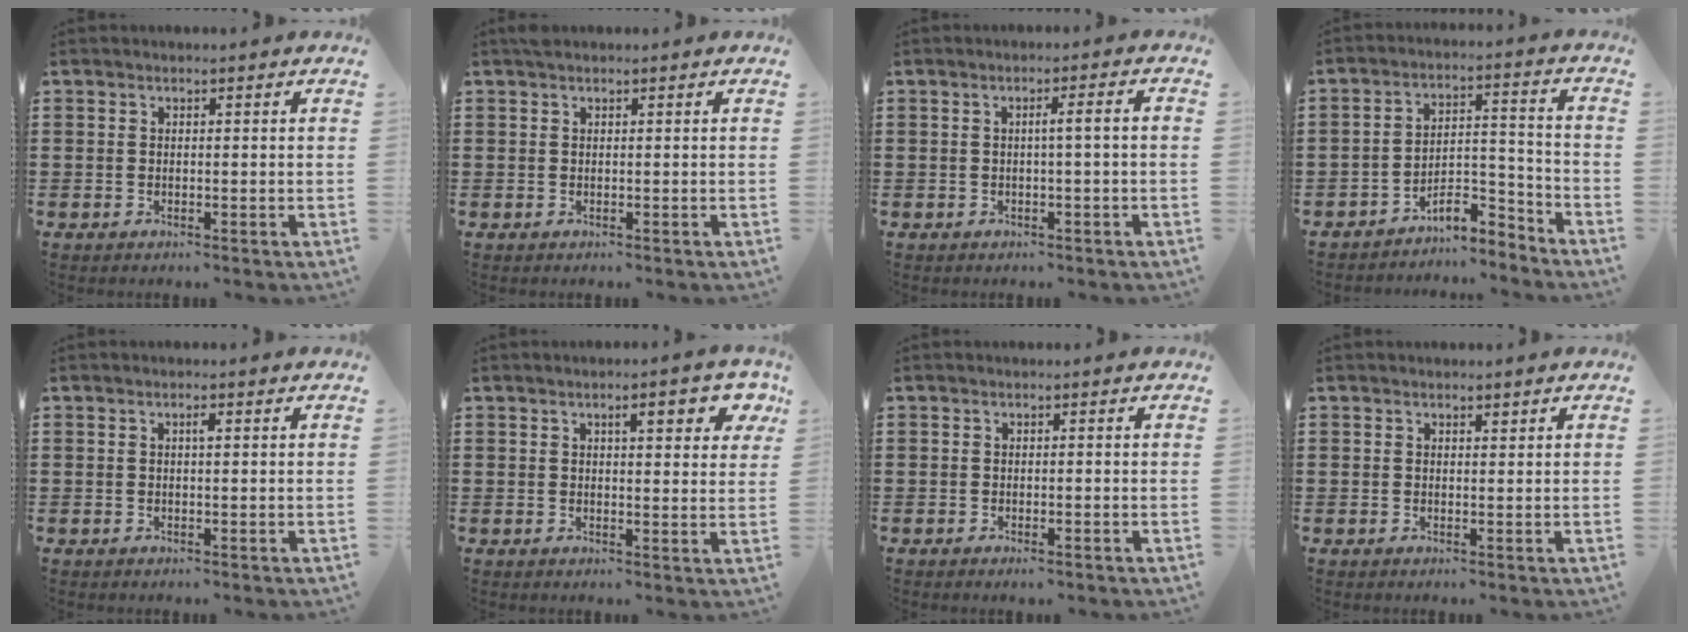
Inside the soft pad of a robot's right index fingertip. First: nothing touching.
{"total": 0.7, "force": [0.4, 0.4, 0.3], "torque": [-0.008, 0.002, 0.008]}
{"total": 2.2, "force": [-0.3, -0.2, 2.2], "torque": [-0.038, -0.003, -0.009]}
{"total": 7.1, "force": [-6.2, 1.9, 2.9], "torque": [-0.043, 0.019, -0.117]}
{"total": 0.9, "force": [0.2, 0.2, 0.9], "torque": [-0.018, 0.001, 0.003]}
{"total": 5.0, "force": [2.3, 1.4, 4.2], "torque": [-0.056, -0.003, 0.029]}
{"total": 0.6, "force": [-0.3, 0.1, 0.4], "torque": [-0.009, -0.004, -0.005]}
{"total": 0.7, "force": [0.5, 0.4, 0.3], "torque": [-0.005, 0.002, 0.010]}